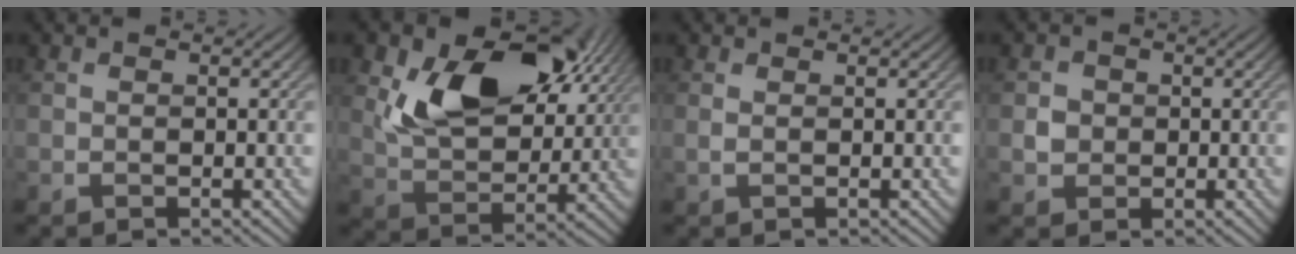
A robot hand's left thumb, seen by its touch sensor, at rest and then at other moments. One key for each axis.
{"total": 12.5, "fx": 5.1, "fy": 7.9, "fz": 8.2, "tx": -0.140, "ty": -0.006, "tz": 0.089}
{"total": 0.8, "fx": 0.5, "fy": -0.3, "fz": 0.5, "tx": -0.013, "ty": 0.007, "tz": 0.010}
{"total": 1.8, "fx": 0.1, "fy": 1.7, "fz": 0.4, "tx": -0.008, "ty": 0.002, "tz": 0.002}